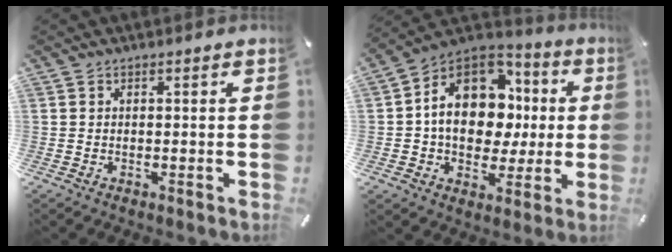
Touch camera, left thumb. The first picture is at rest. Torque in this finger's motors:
{"motor_torque": [0.76, 1.96, 1.21, 0.67, 0.24]}